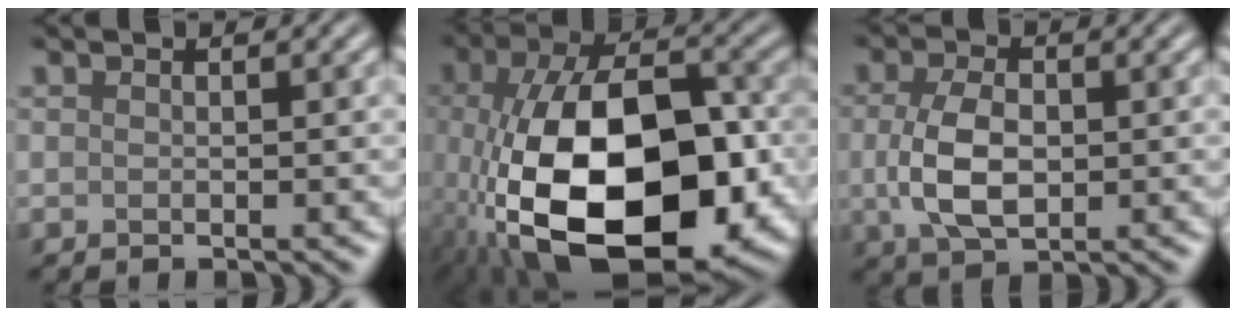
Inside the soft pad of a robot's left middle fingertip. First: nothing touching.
{"total": 16.9, "force": [-4.9, 8.7, 13.6], "torque": [-0.244, -0.014, -0.078]}
{"total": 4.9, "force": [-0.1, 3.0, 3.9], "torque": [-0.088, -0.002, -0.001]}